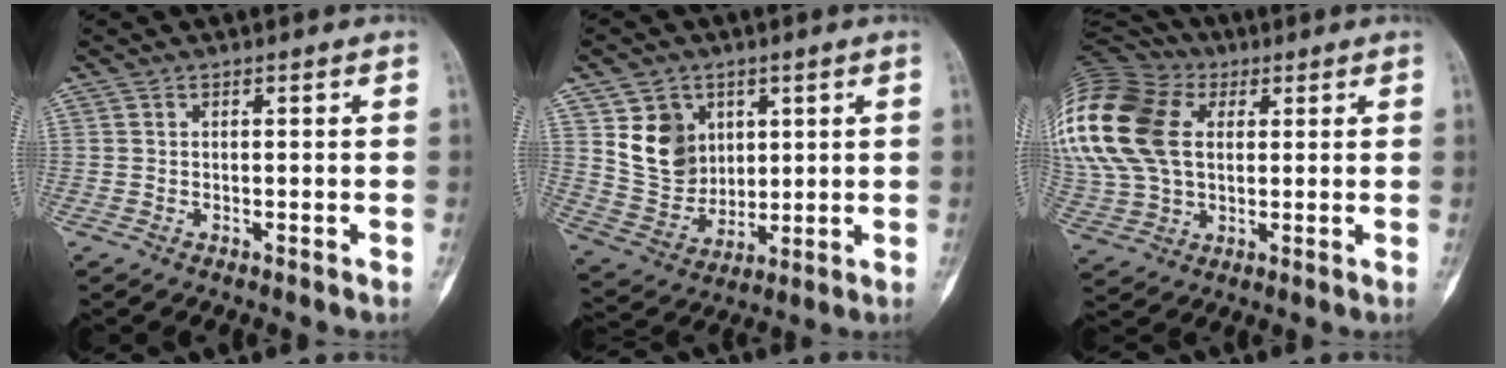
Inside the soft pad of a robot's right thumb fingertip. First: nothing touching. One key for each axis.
{"total": 11.3, "fx": 4.1, "fy": 9.2, "fz": 5.2, "tx": -0.063, "ty": -0.026, "tz": 0.095}
{"total": 28.8, "fx": 7.3, "fy": 20.0, "fz": 19.4, "tx": -0.471, "ty": 0.055, "tz": 0.146}